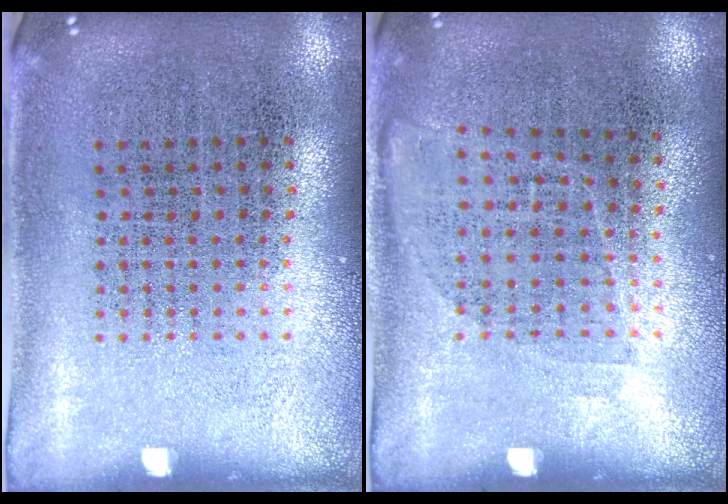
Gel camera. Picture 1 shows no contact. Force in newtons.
{"total": 1.0, "press": 0.8, "slide": 0.6}